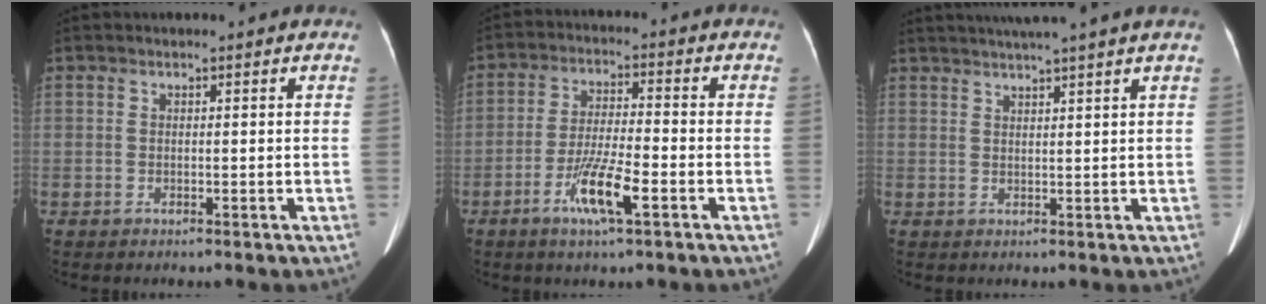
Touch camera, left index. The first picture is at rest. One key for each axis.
{"total": 7.9, "fx": -3.7, "fy": 0.7, "fz": 7.0, "tx": -0.139, "ty": -0.009, "tz": -0.068}
{"total": 7.5, "fx": 6.2, "fy": -1.6, "fz": 3.8, "tx": -0.052, "ty": 0.022, "tz": 0.082}